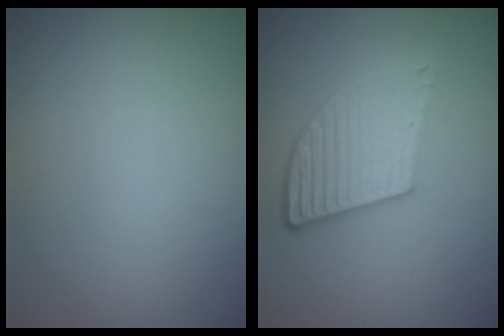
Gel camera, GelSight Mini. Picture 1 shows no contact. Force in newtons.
{"total": 5.5, "press": 3.9, "slide": 3.9}